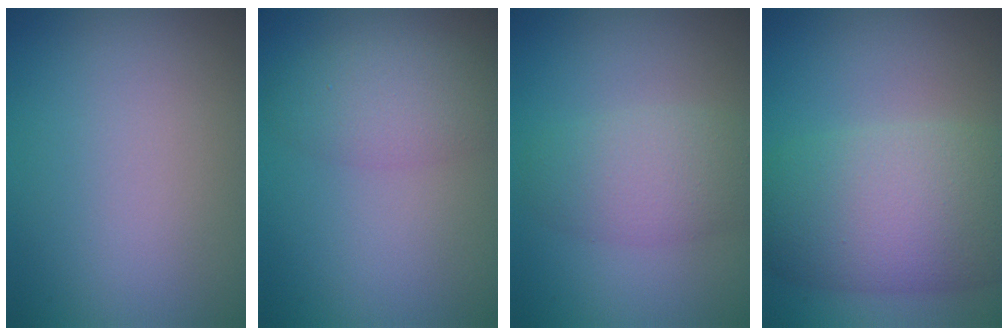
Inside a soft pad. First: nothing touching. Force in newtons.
{"total": 4.8, "press": 4.8, "slide": 0.2}
{"total": 4.0, "press": 4.0, "slide": 0.1}
{"total": 9.5, "press": 9.4, "slide": 0.3}